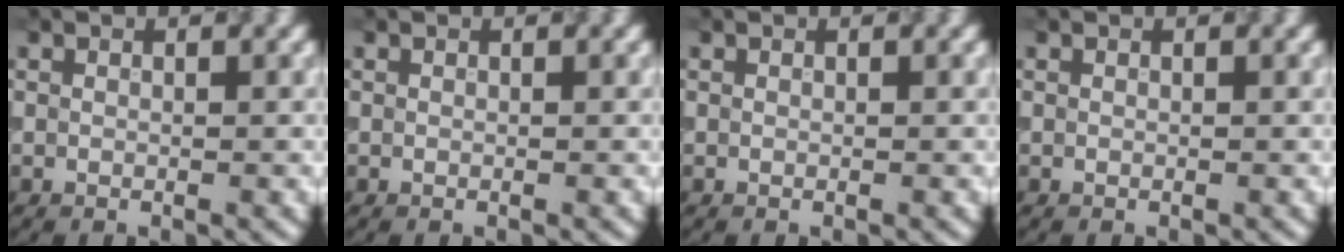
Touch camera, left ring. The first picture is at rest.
{"total": 0.0}
{"total": 0.0}
{"total": 0.0}